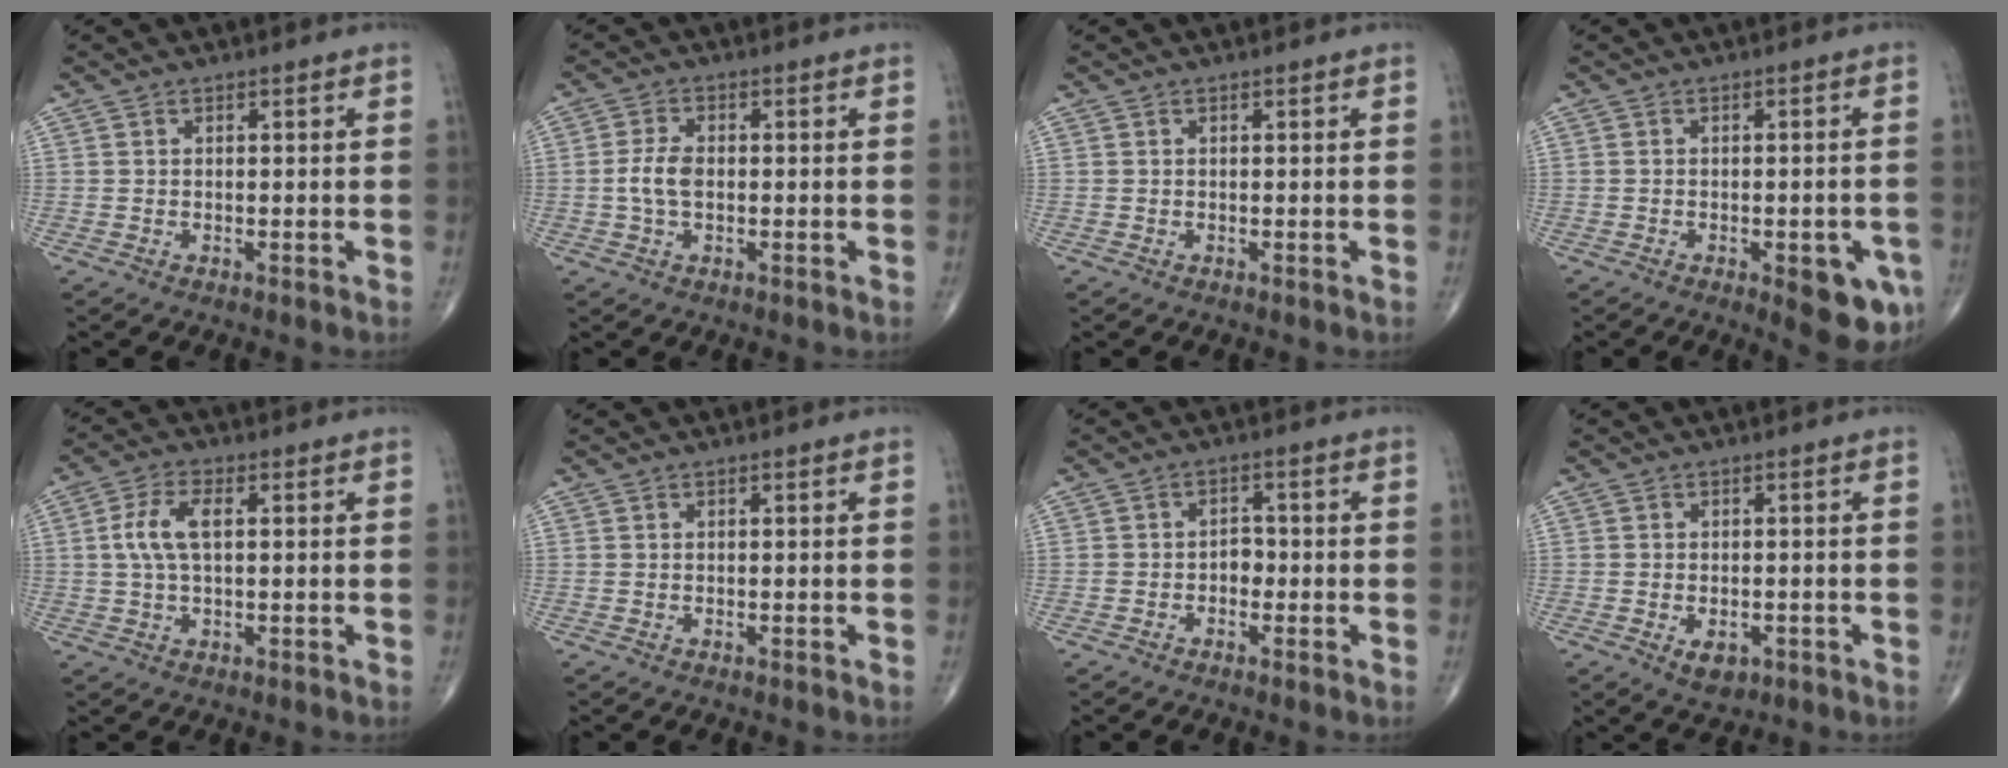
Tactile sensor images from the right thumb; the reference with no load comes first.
{"total": 5.7, "force": [-0.4, 3.4, 4.6], "torque": [-0.098, 0.010, -0.011]}
{"total": 0.0}
{"total": 8.7, "force": [-3.4, 3.1, 7.4], "torque": [-0.067, 0.001, -0.034]}
{"total": 6.6, "force": [0.9, 3.0, 5.7], "torque": [-0.129, 0.011, 0.015]}
{"total": 0.0}
{"total": 2.5, "force": [-0.8, 1.9, 1.5], "torque": [-0.008, 0.013, -0.020]}
{"total": 3.6, "force": [-1.4, 2.2, 2.5], "torque": [-0.030, 0.001, -0.013]}